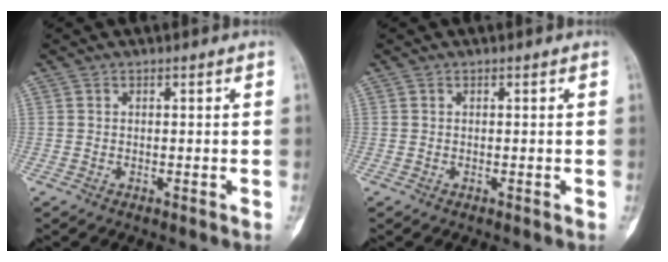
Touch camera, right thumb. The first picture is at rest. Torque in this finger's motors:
{"motor_torque": [0.17, 0.17, 0.01, 0.00, 0.00]}